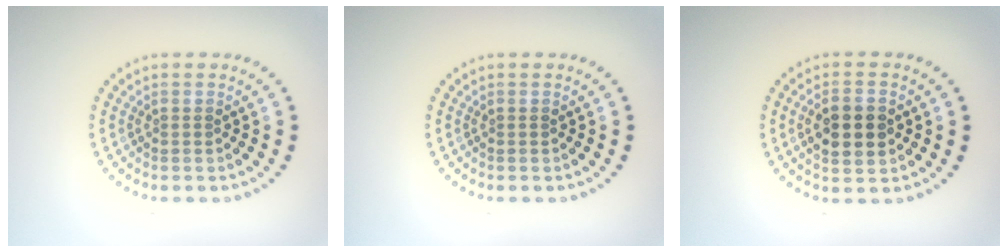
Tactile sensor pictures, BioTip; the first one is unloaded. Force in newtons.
{"total": 0.0}
{"total": 3.6, "press": 3.6, "slide": 0.2}